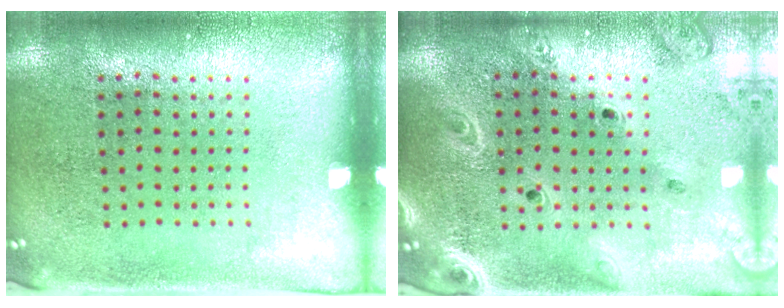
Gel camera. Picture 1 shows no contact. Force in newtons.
{"total": 2.5, "press": 2.2, "slide": 1.2}